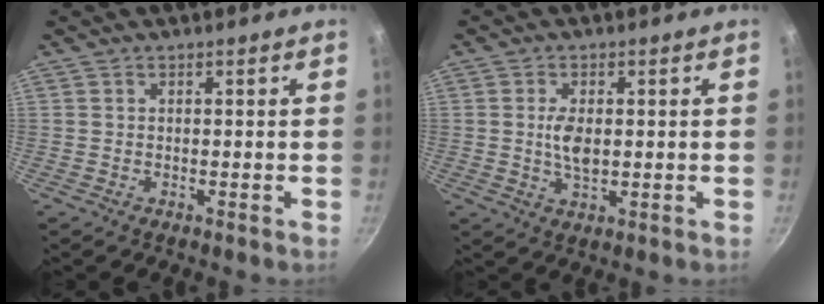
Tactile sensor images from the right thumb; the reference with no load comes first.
{"total": 4.9, "force": [0.2, 2.6, 4.1], "torque": [-0.077, -0.003, 0.005]}